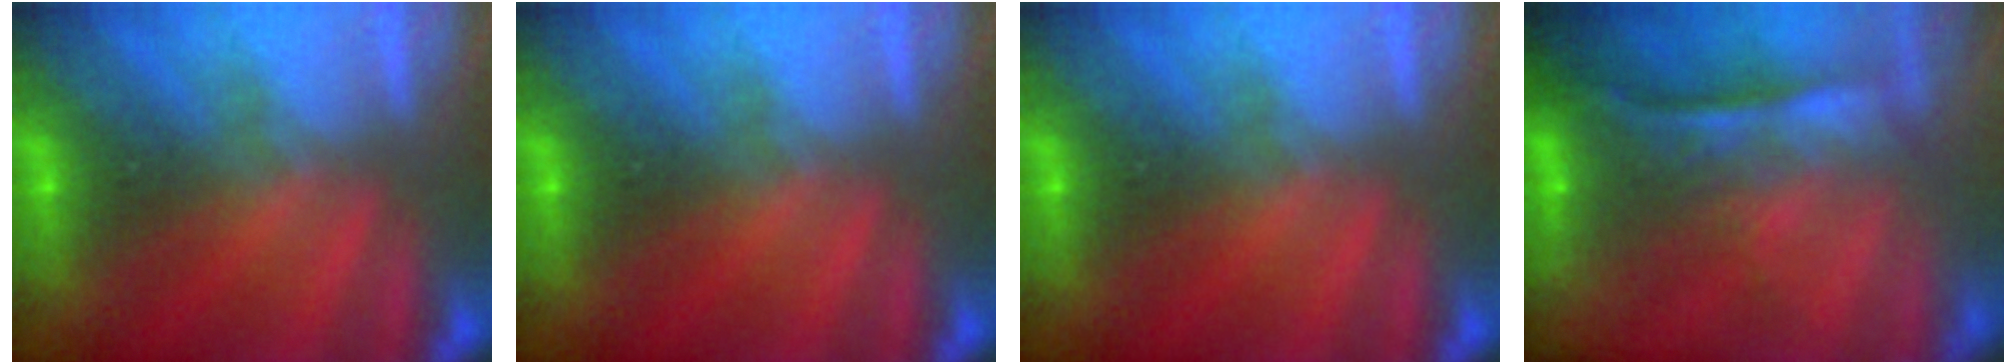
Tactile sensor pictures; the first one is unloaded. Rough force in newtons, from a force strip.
{"total": 0.0}
{"total": 0.0}
{"total": 6.9}